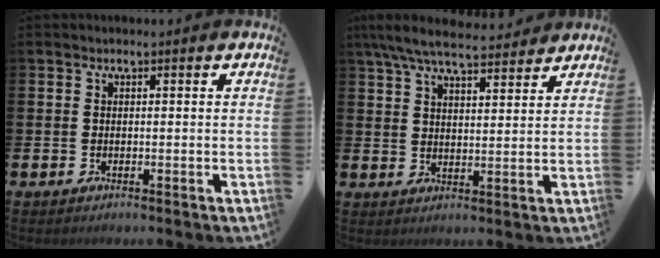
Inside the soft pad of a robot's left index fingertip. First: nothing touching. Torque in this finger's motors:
{"motor_torque": [1.26, -0.88, 0.79, 0.17]}